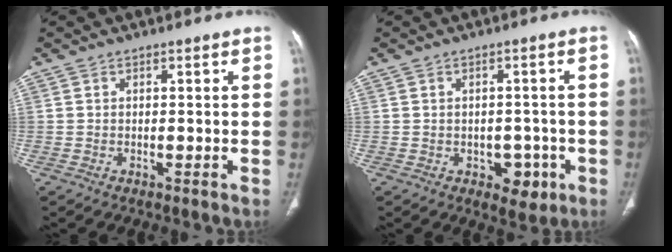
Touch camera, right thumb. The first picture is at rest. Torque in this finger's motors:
{"motor_torque": [-0.05, 0.16, 0.06, 0.04, 0.10]}